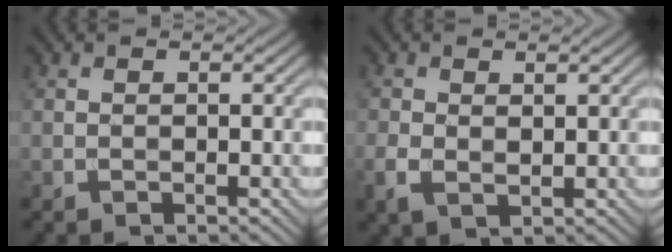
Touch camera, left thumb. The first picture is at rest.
{"total": 2.6, "force": [0.1, 1.5, 2.1], "torque": [-0.051, -0.005, 0.005]}